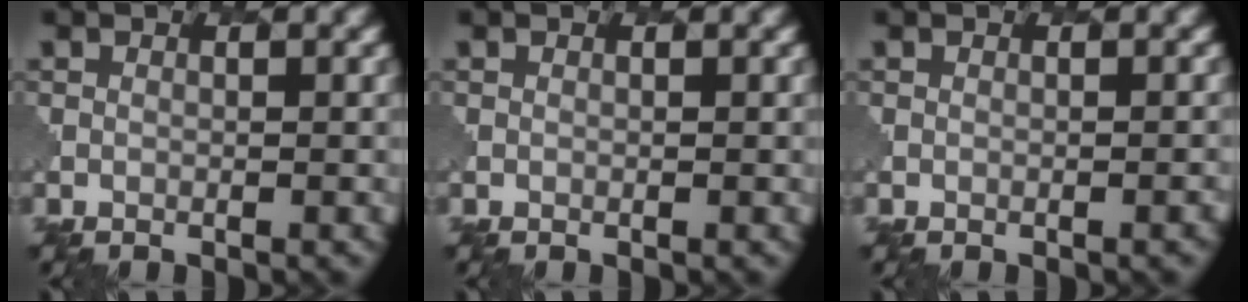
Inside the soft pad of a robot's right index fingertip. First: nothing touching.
{"total": 0.0}
{"total": 0.9, "force": [-0.5, 0.3, 0.7], "torque": [0.001, 0.001, -0.006]}